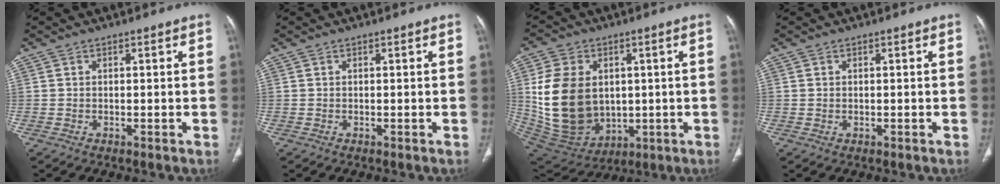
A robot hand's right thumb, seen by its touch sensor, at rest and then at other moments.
{"total": 0.0}
{"total": 18.9, "force": [1.8, 14.1, 12.5], "torque": [-0.217, -0.012, 0.064]}
{"total": 0.0}